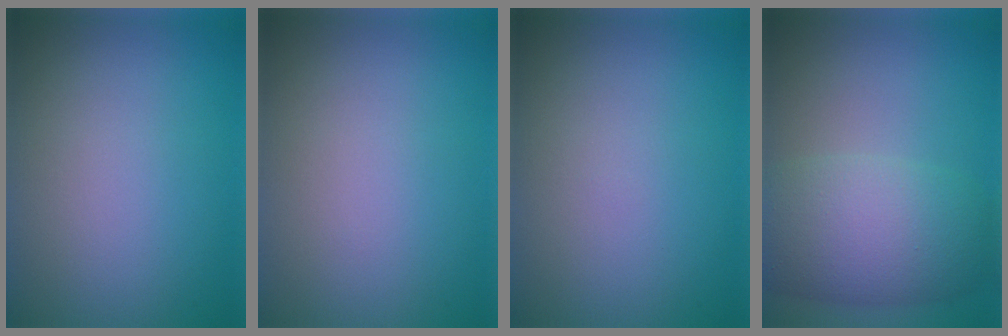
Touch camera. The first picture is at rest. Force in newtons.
{"total": 0.0}
{"total": 0.0}
{"total": 7.4, "press": 7.4, "slide": 0.4}